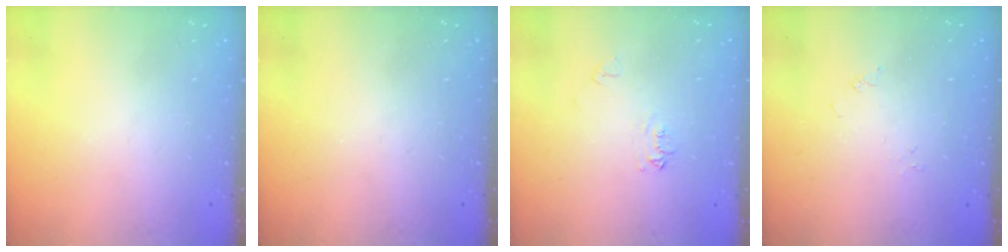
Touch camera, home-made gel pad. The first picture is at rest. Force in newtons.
{"total": 0.0}
{"total": 5.0, "press": 5.0, "slide": 0.6}
{"total": 0.0}